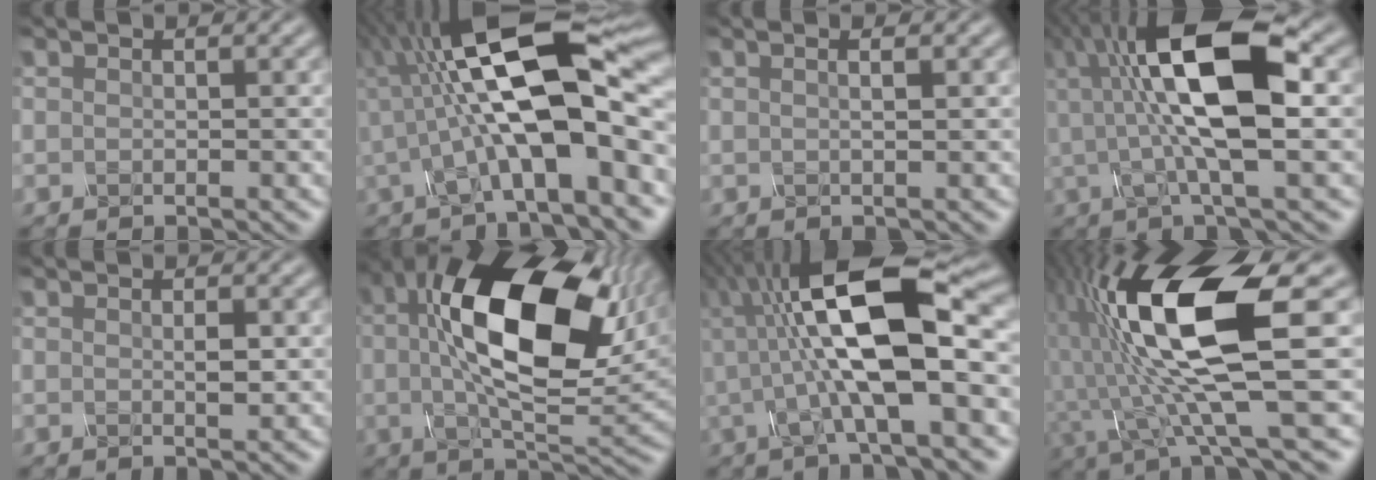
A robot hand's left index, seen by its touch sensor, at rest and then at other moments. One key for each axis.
{"total": 13.8, "fx": 0.8, "fy": 4.2, "fz": 13.2, "tx": -0.214, "ty": 0.027, "tz": 0.005}
{"total": 1.9, "fx": 0.7, "fy": 0.7, "fz": 1.7, "tx": -0.009, "ty": 0.001, "tz": -0.007}
{"total": 11.5, "fx": 1.8, "fy": 3.3, "fz": 10.9, "tx": -0.191, "ty": 0.016, "tz": 0.027}
{"total": 1.2, "fx": 0.1, "fy": 0.3, "fz": 1.2, "tx": -0.022, "ty": -0.002, "tz": 0.001}
{"total": 16.3, "fx": 3.6, "fy": 7.4, "fz": 14.1, "tx": -0.229, "ty": 0.010, "tz": 0.051}
{"total": 12.8, "fx": 1.5, "fy": 3.8, "fz": 12.1, "tx": -0.210, "ty": 0.019, "tz": 0.017}
{"total": 12.1, "fx": 1.0, "fy": 2.8, "fz": 11.7, "tx": -0.229, "ty": -0.001, "tz": 0.022}